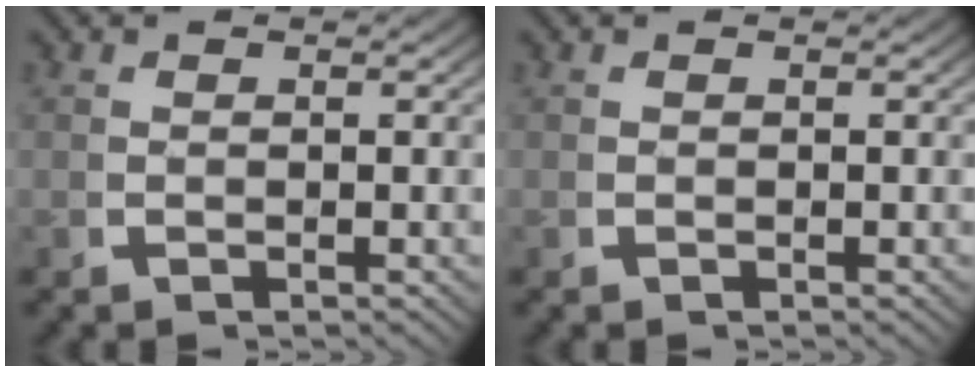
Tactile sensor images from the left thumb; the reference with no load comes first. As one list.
[{"total": 0.0}]